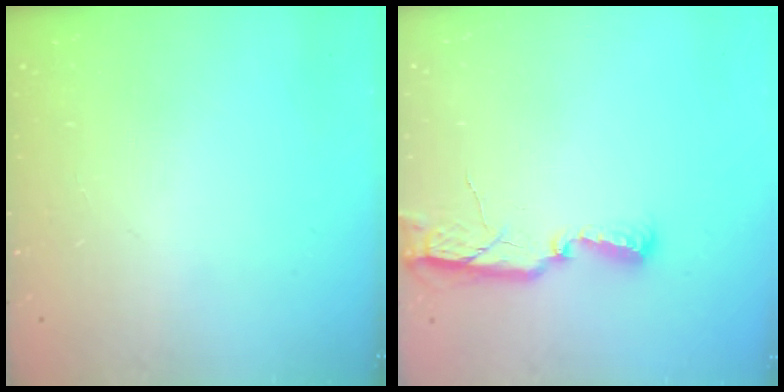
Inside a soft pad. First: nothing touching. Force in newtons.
{"total": 9.5, "press": 8.0, "slide": 5.2}